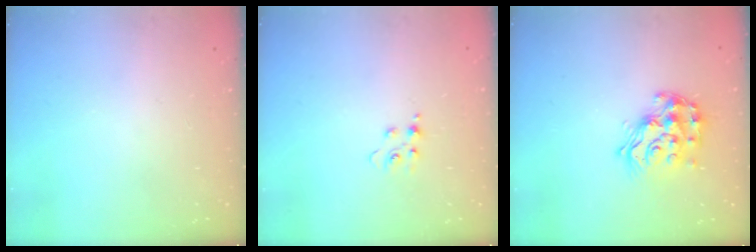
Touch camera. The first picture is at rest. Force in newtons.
{"total": 5.3, "press": 5.3, "slide": 0.5}
{"total": 16.3, "press": 16.3, "slide": 1.0}